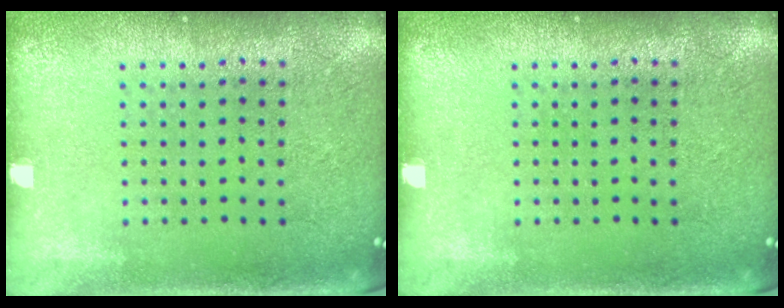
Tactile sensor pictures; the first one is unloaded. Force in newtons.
{"total": 0.0}